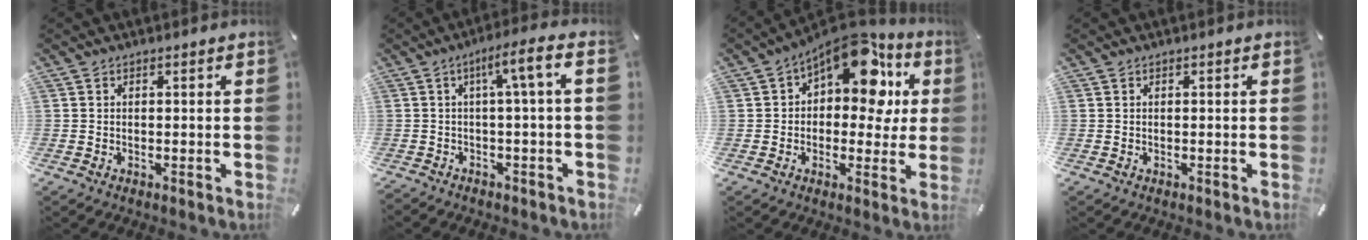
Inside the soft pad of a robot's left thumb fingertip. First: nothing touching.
{"total": 6.8, "force": [0.4, 0.6, 6.8], "torque": [-0.129, 0.004, 0.002]}
{"total": 16.4, "force": [8.2, 9.1, 10.8], "torque": [-0.157, -0.053, 0.143]}
{"total": 0.0}